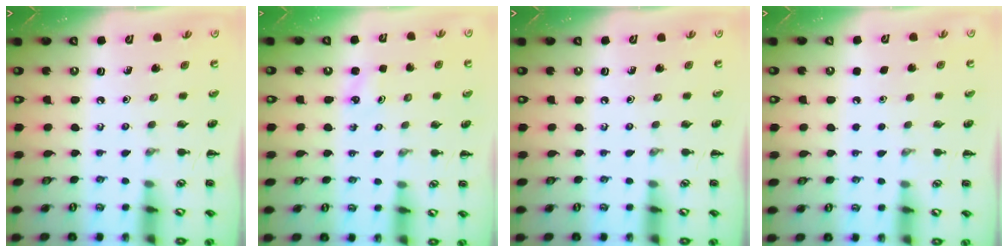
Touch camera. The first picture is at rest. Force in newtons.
{"total": 1.4, "press": 1.4, "slide": 0.4}
{"total": 0.0}
{"total": 1.7, "press": 1.7, "slide": 0.1}